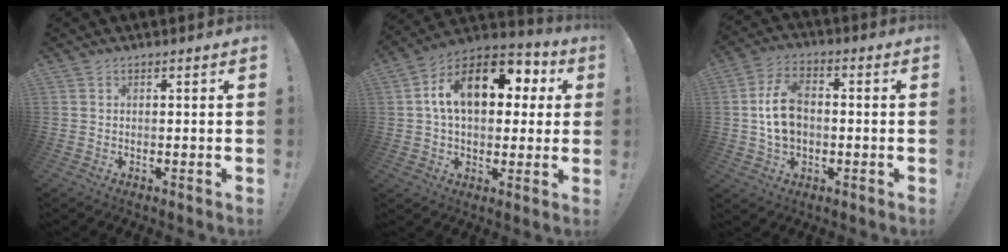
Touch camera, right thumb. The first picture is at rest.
{"total": 18.6, "force": [4.9, 11.1, 14.1], "torque": [-0.223, 0.001, 0.082]}
{"total": 10.9, "force": [-0.1, 7.7, 7.8], "torque": [-0.138, 0.009, 0.001]}